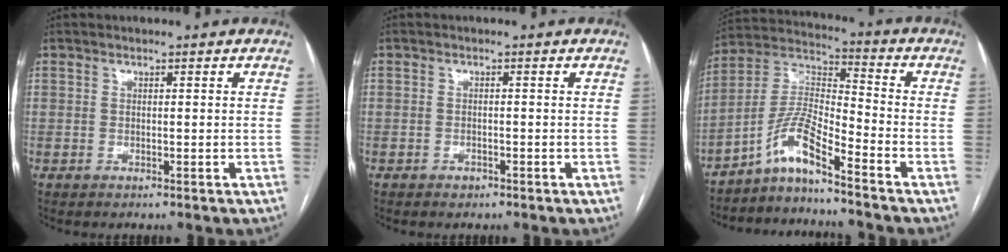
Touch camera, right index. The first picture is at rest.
{"total": 1.0, "force": [-0.7, 0.6, 0.3], "torque": [-0.007, 0.002, -0.010]}
{"total": 8.5, "force": [-6.3, 0.3, 5.7], "torque": [-0.126, 0.013, -0.124]}